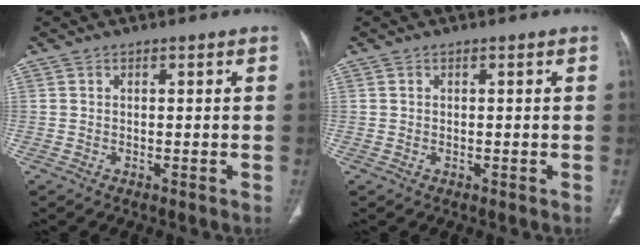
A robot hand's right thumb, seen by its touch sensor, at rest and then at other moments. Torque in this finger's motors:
{"motor_torque": [0.45, -0.24, -0.06, -0.38, 0.00]}